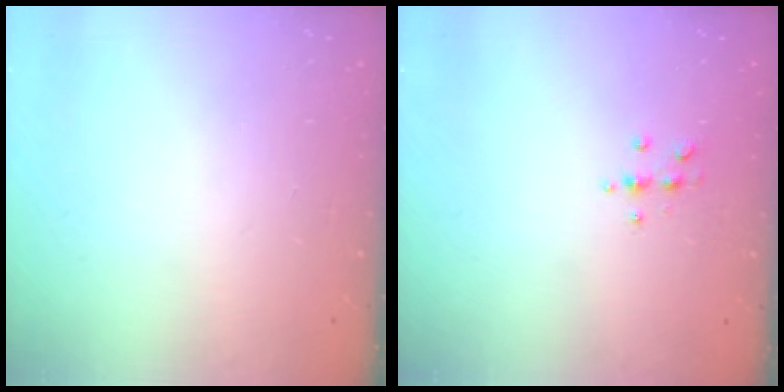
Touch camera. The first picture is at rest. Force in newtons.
{"total": 5.4, "press": 5.1, "slide": 1.7}